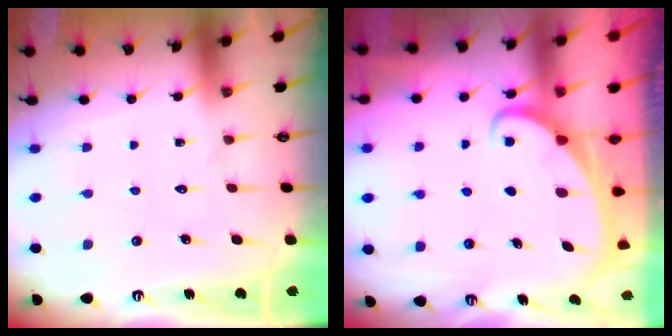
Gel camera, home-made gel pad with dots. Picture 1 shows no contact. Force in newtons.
{"total": 2.4, "press": 2.4, "slide": 0.3}